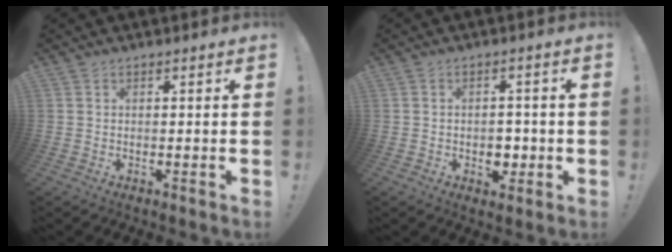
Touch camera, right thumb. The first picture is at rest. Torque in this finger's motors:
{"motor_torque": [0.77, 0.70, 0.51, -0.06, 0.00]}